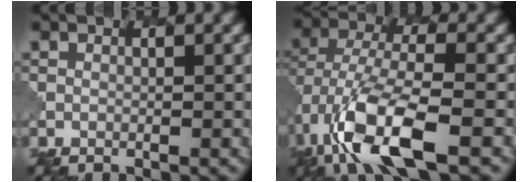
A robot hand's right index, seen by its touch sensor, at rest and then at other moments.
{"total": 9.2, "force": [-4.0, 3.7, 7.4], "torque": [-0.154, -0.004, -0.079]}